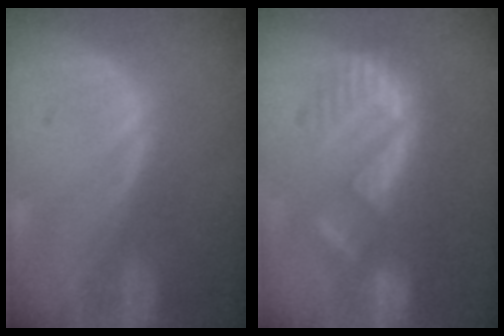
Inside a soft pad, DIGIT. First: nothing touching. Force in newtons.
{"total": 9.1, "press": 8.0, "slide": 4.3}